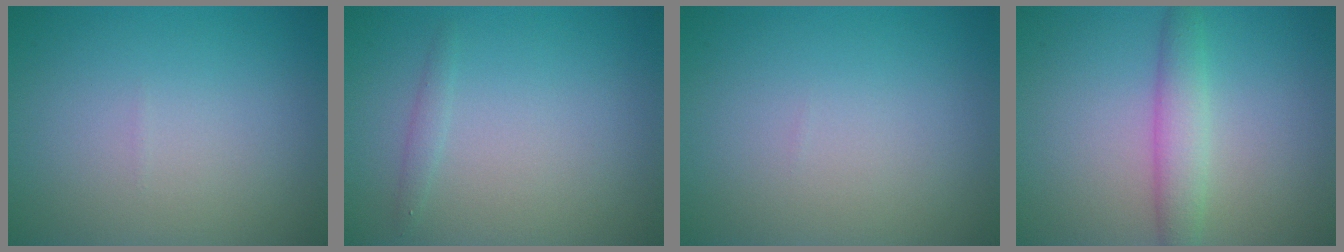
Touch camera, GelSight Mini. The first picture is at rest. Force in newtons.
{"total": 0.8, "press": 0.8, "slide": 0.1}
{"total": 0.0}
{"total": 2.9, "press": 2.9, "slide": 0.1}